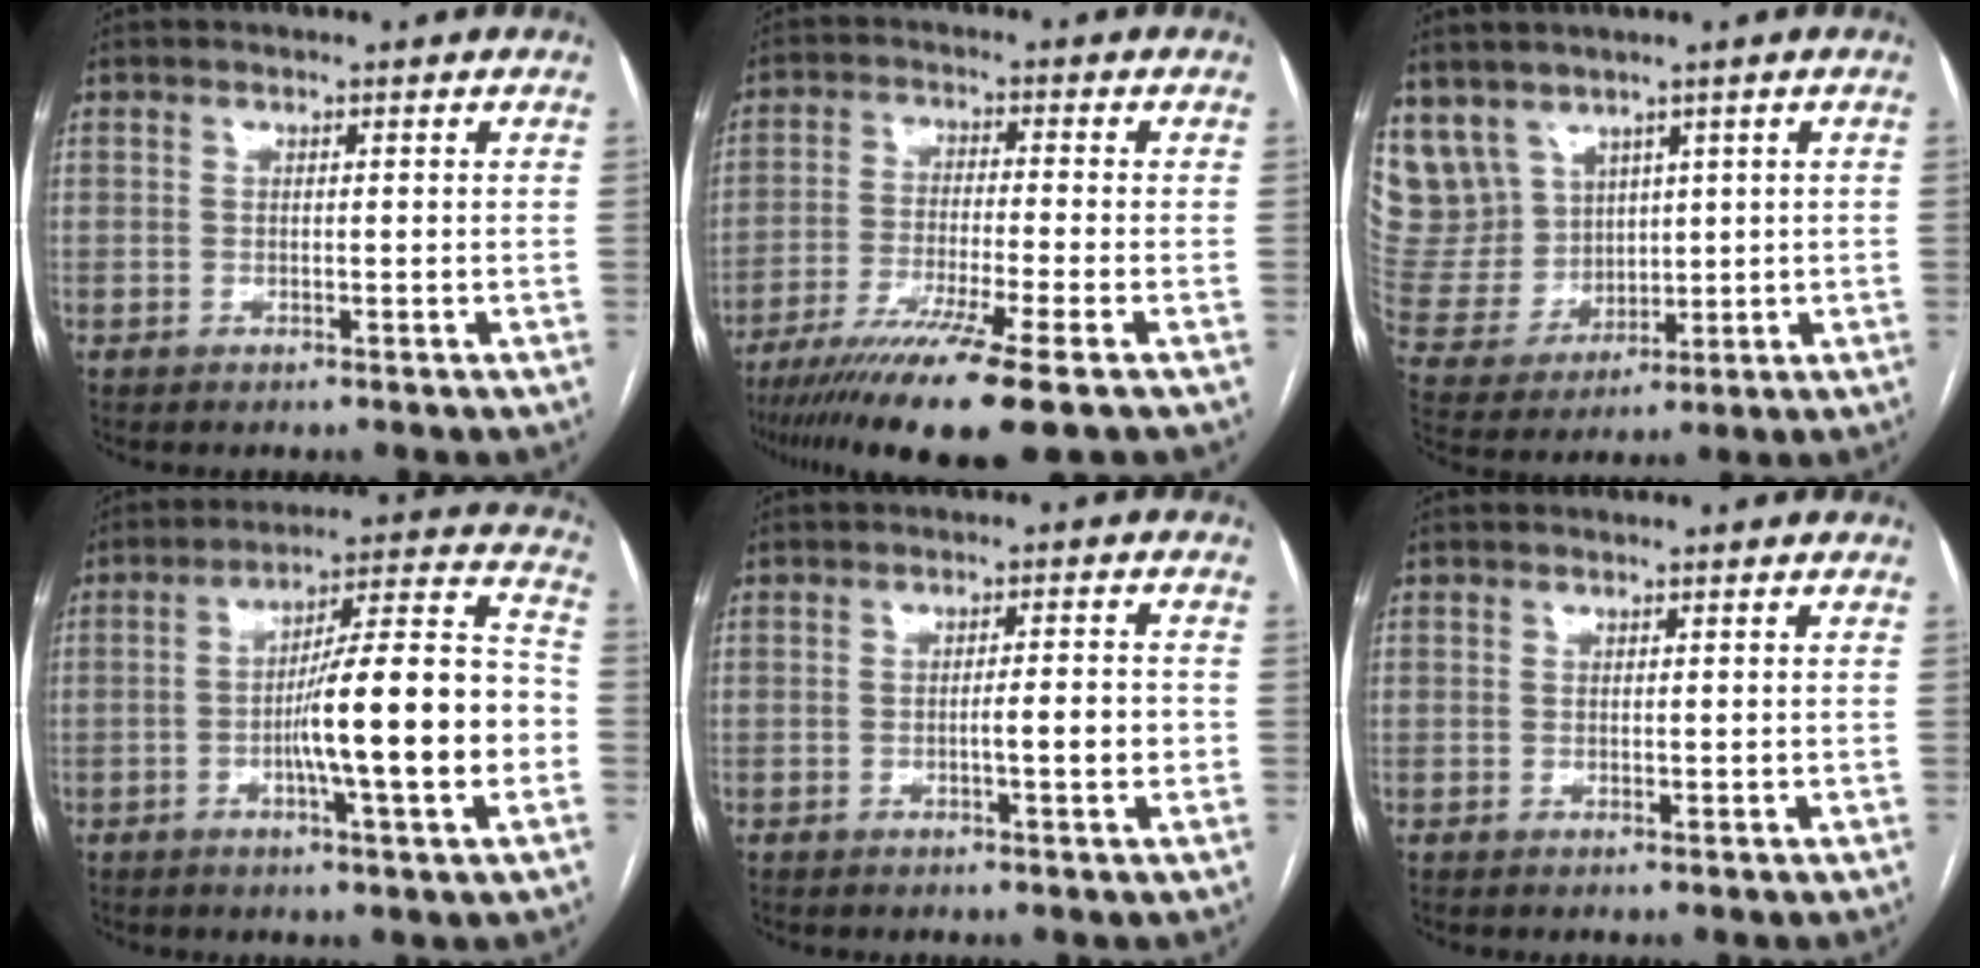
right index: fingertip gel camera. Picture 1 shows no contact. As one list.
[{"total": 13.4, "force": [-9.2, -0.9, 9.7], "torque": [-0.175, -0.038, -0.152]}, {"total": 10.9, "force": [6.6, 8.5, 1.7], "torque": [-0.061, 0.043, 0.161]}, {"total": 17.1, "force": [-3.6, 1.1, 16.7], "torque": [-0.254, 0.017, -0.055]}, {"total": 4.4, "force": [-0.9, 0.5, 4.3], "torque": [-0.065, 0.002, -0.011]}, {"total": 0.7, "force": [0.1, 0.5, 0.6], "torque": [-0.008, -0.002, 0.004]}]